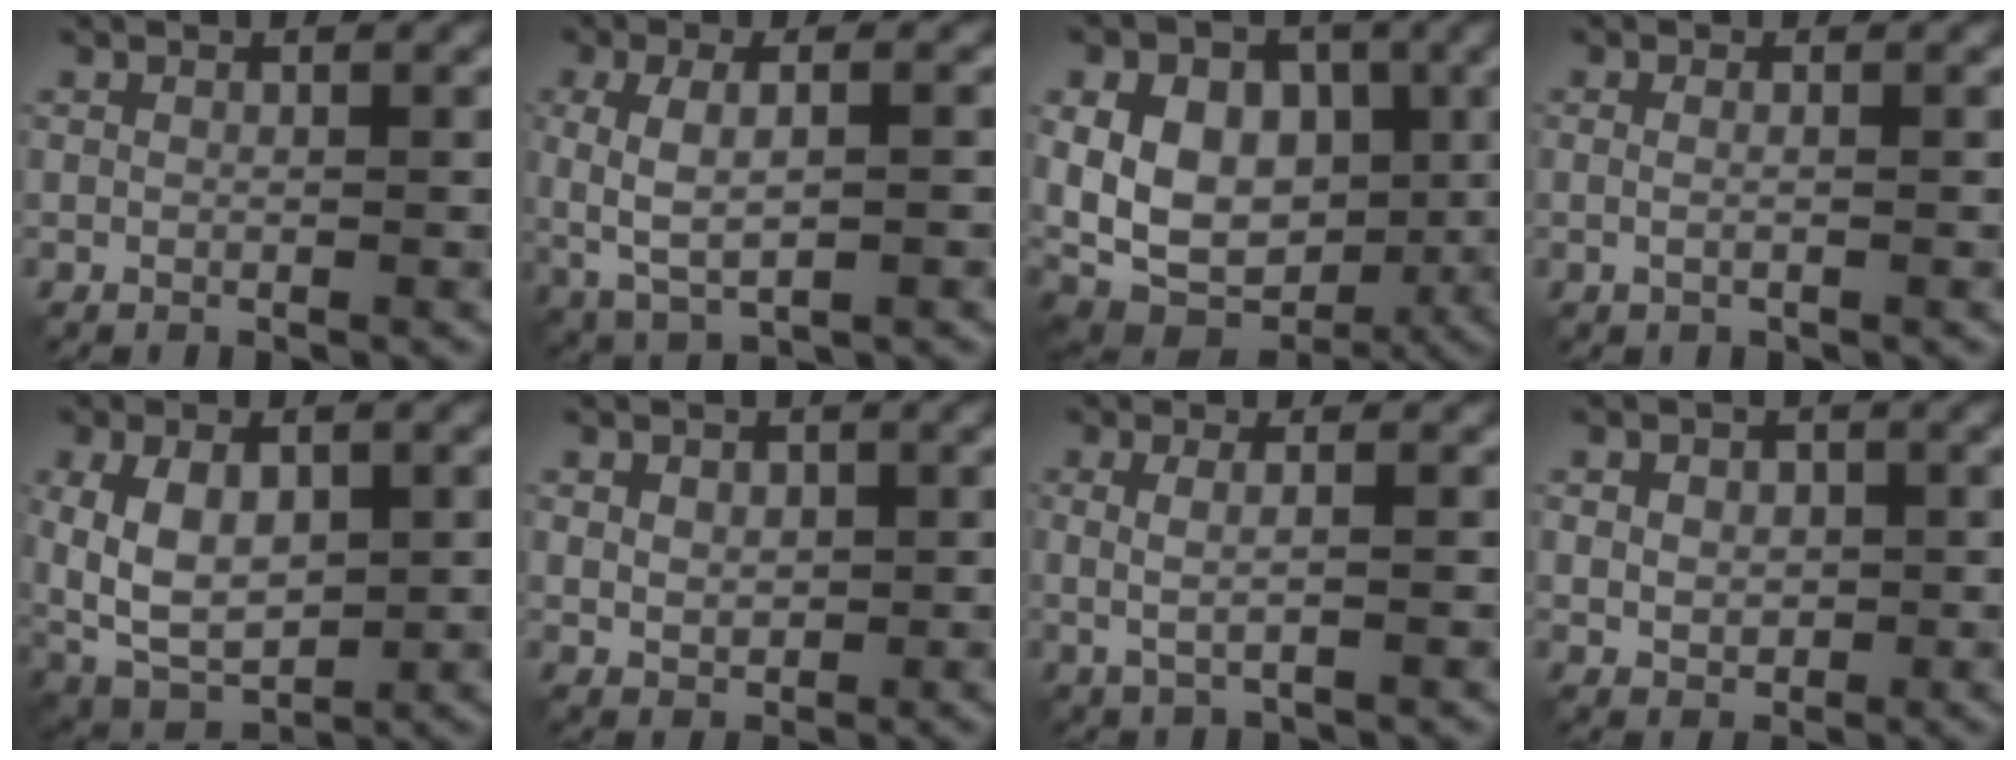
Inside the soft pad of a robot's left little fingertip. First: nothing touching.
{"total": 4.6, "force": [-0.3, 1.8, 4.2], "torque": [-0.093, -0.001, -0.001]}
{"total": 12.1, "force": [1.1, 9.2, 7.9], "torque": [-0.145, 0.017, 0.016]}
{"total": 1.1, "force": [0.1, 0.4, 1.0], "torque": [-0.014, -0.008, -0.004]}
{"total": 7.8, "force": [0.5, 4.6, 6.3], "torque": [-0.132, -0.001, 0.012]}
{"total": 2.2, "force": [0.5, 1.8, 1.3], "torque": [-0.024, 0.001, 0.009]}
{"total": 2.2, "force": [0.2, 0.7, 2.0], "torque": [-0.041, 0.000, 0.001]}
{"total": 2.9, "force": [0.3, 2.3, 1.7], "torque": [-0.027, 0.005, 0.001]}